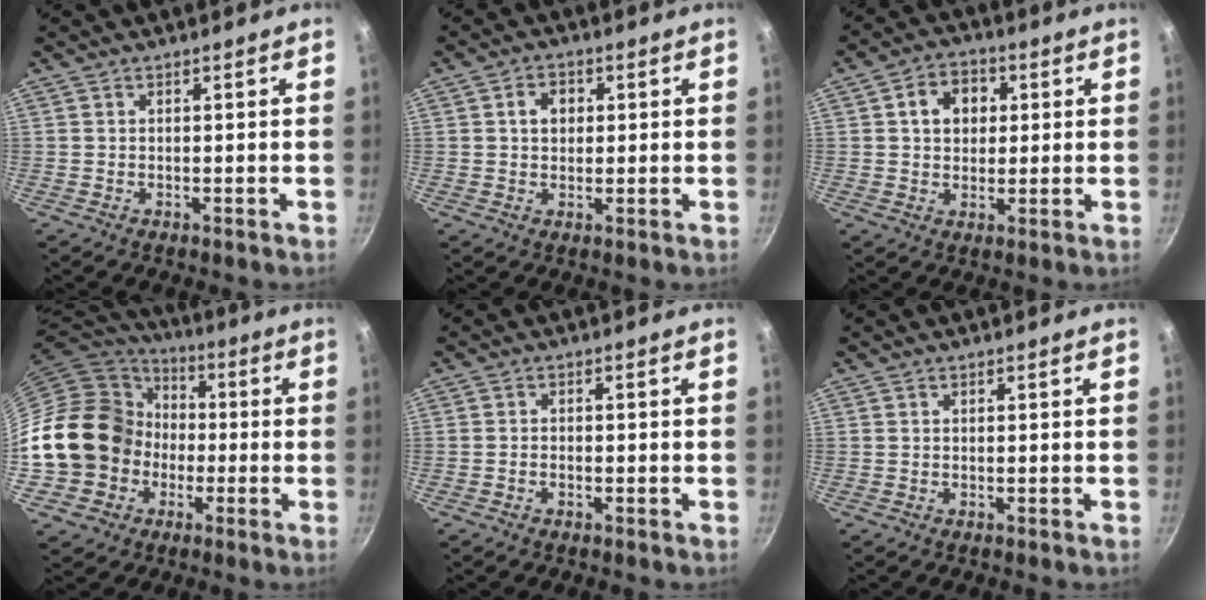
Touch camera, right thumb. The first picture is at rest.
{"total": 4.0, "force": [0.8, 3.2, 2.3], "torque": [-0.019, 0.006, 0.011]}
{"total": 7.5, "force": [1.8, 5.9, 4.3], "torque": [-0.040, 0.007, 0.021]}
{"total": 20.5, "force": [-2.9, 17.9, 9.6], "torque": [-0.156, 0.054, -0.041]}
{"total": 1.0, "force": [-0.6, 0.6, 0.5], "torque": [-0.017, 0.007, -0.015]}
{"total": 0.0}